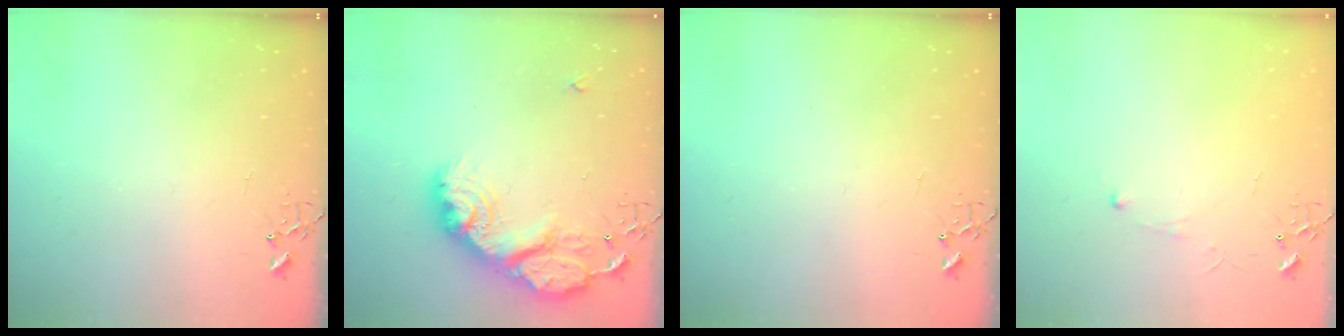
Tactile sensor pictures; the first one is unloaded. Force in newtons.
{"total": 22.6, "press": 22.5, "slide": 1.9}
{"total": 0.0}
{"total": 3.9, "press": 3.8, "slide": 0.4}